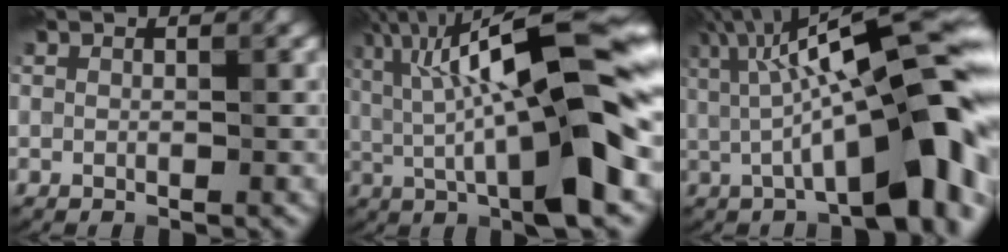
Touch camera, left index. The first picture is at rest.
{"total": 14.6, "force": [0.8, 3.3, 14.2], "torque": [-0.226, 0.024, 0.005]}
{"total": 13.7, "force": [-0.4, 3.8, 13.1], "torque": [-0.181, 0.029, -0.012]}